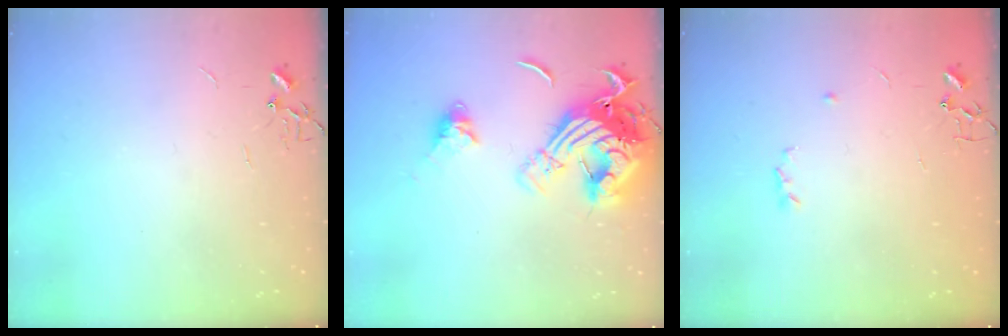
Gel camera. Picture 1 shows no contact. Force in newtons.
{"total": 19.6, "press": 19.5, "slide": 2.1}
{"total": 3.2, "press": 3.1, "slide": 0.6}